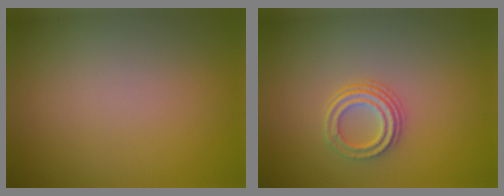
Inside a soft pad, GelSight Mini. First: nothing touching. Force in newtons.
{"total": 3.0, "press": 2.2, "slide": 2.0}